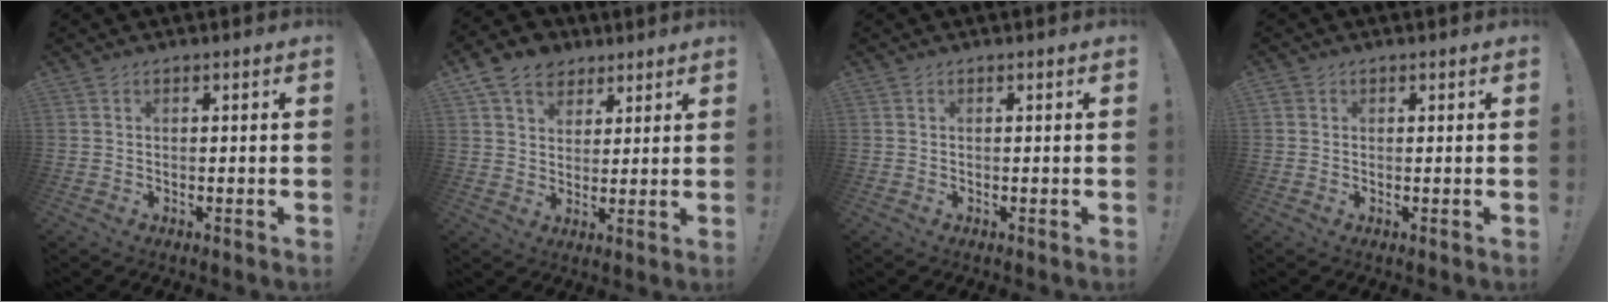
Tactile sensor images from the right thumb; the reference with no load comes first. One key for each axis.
{"total": 10.4, "fx": 5.7, "fy": 8.0, "fz": 3.3, "tx": -0.064, "ty": -0.024, "tz": 0.117}
{"total": 0.0}
{"total": 1.0, "fx": 0.6, "fy": 0.7, "fz": 0.4, "tx": -0.008, "ty": 0.002, "tz": 0.012}